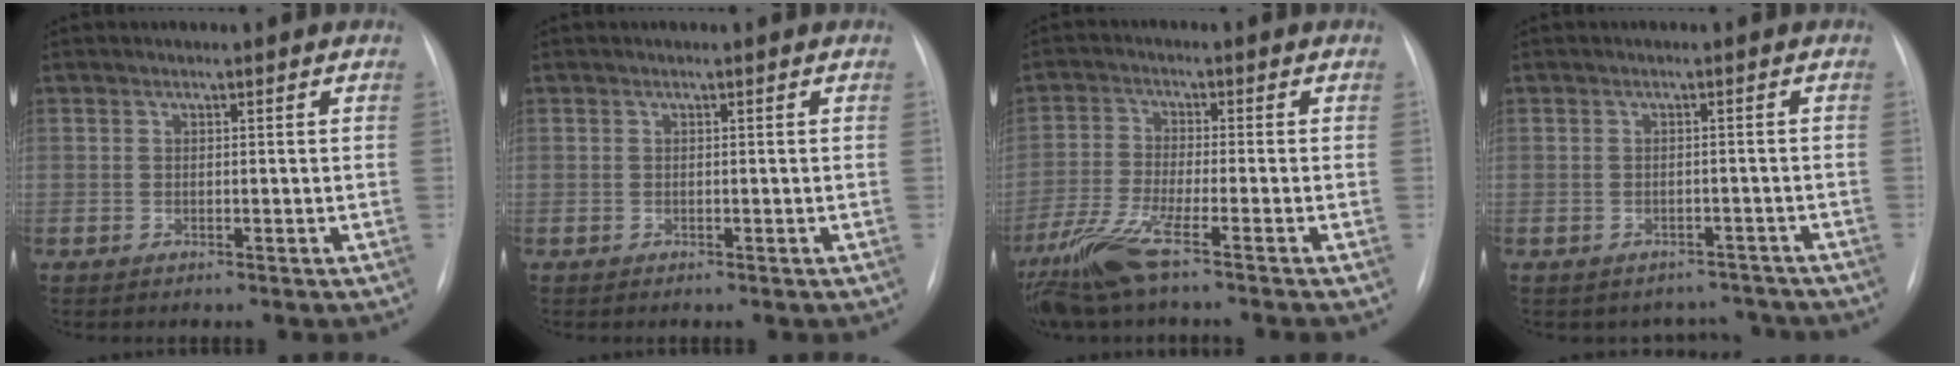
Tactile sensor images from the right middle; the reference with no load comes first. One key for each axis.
{"total": 0.0}
{"total": 8.9, "fx": -6.1, "fy": -0.4, "fz": 6.5, "tx": -0.141, "ty": -0.028, "tz": -0.119}
{"total": 4.7, "fx": -4.1, "fy": 2.2, "fz": -0.7, "tx": 0.021, "ty": 0.025, "tz": -0.047}